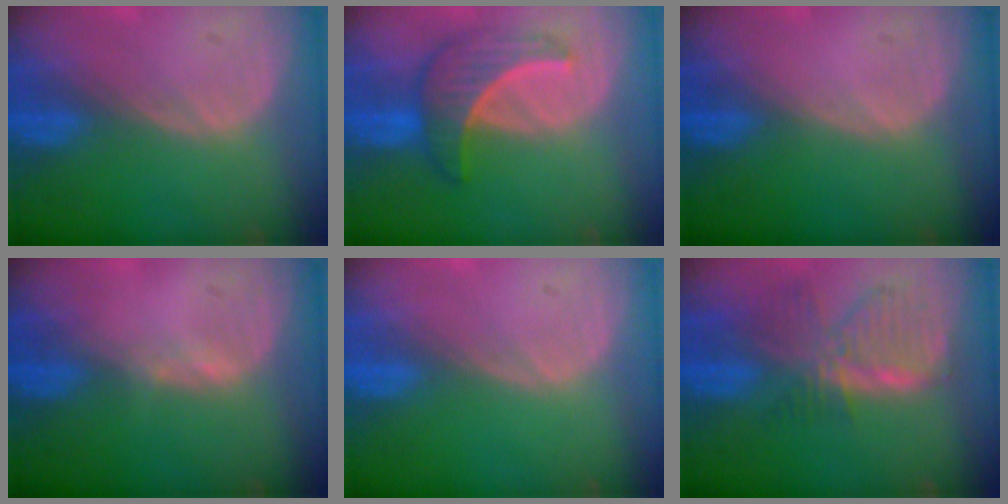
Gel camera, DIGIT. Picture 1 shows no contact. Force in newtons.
{"total": 6.6, "press": 6.5, "slide": 0.9}
{"total": 0.0}
{"total": 0.6, "press": 0.5, "slide": 0.4}
{"total": 0.0}
{"total": 7.8, "press": 7.0, "slide": 3.5}